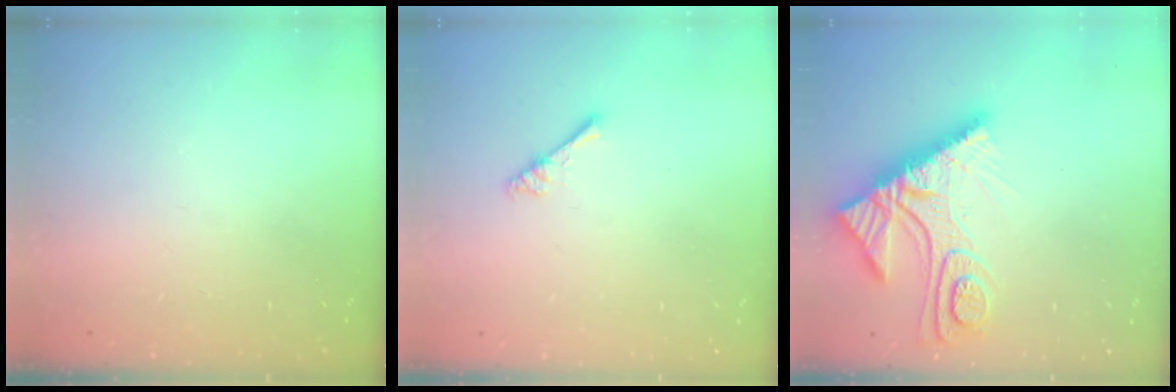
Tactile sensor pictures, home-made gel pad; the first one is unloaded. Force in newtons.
{"total": 2.4, "press": 2.4, "slide": 0.4}
{"total": 15.3, "press": 15.3, "slide": 1.4}